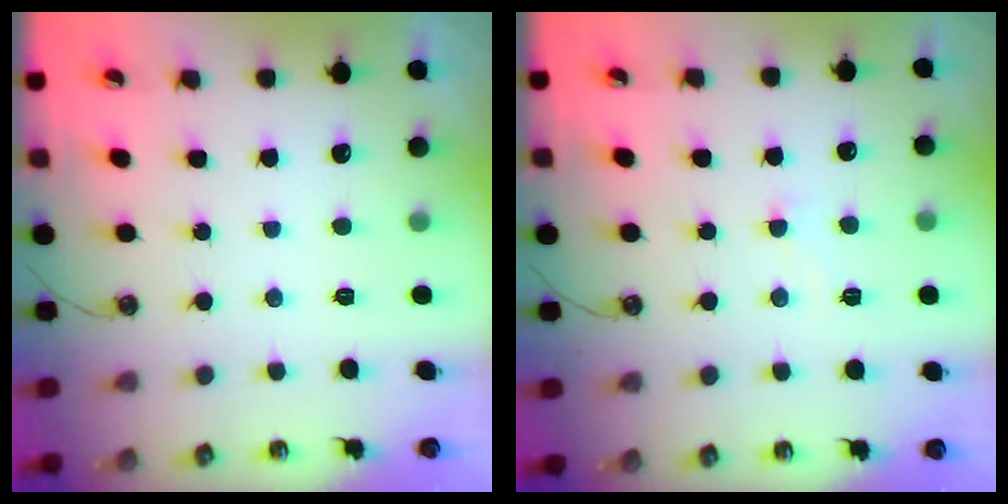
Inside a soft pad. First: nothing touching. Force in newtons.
{"total": 2.4, "press": 2.3, "slide": 0.7}